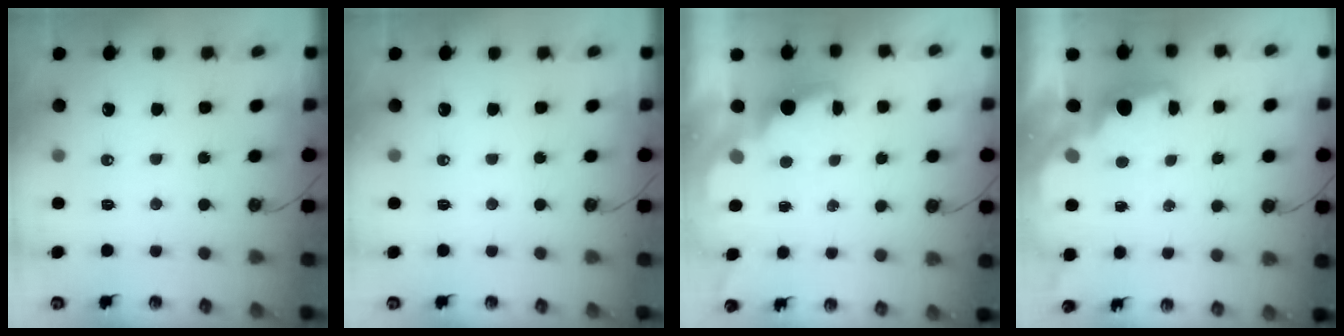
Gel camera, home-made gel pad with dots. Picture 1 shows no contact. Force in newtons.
{"total": 0.0}
{"total": 1.6, "press": 1.4, "slide": 0.7}
{"total": 2.0, "press": 1.8, "slide": 0.8}